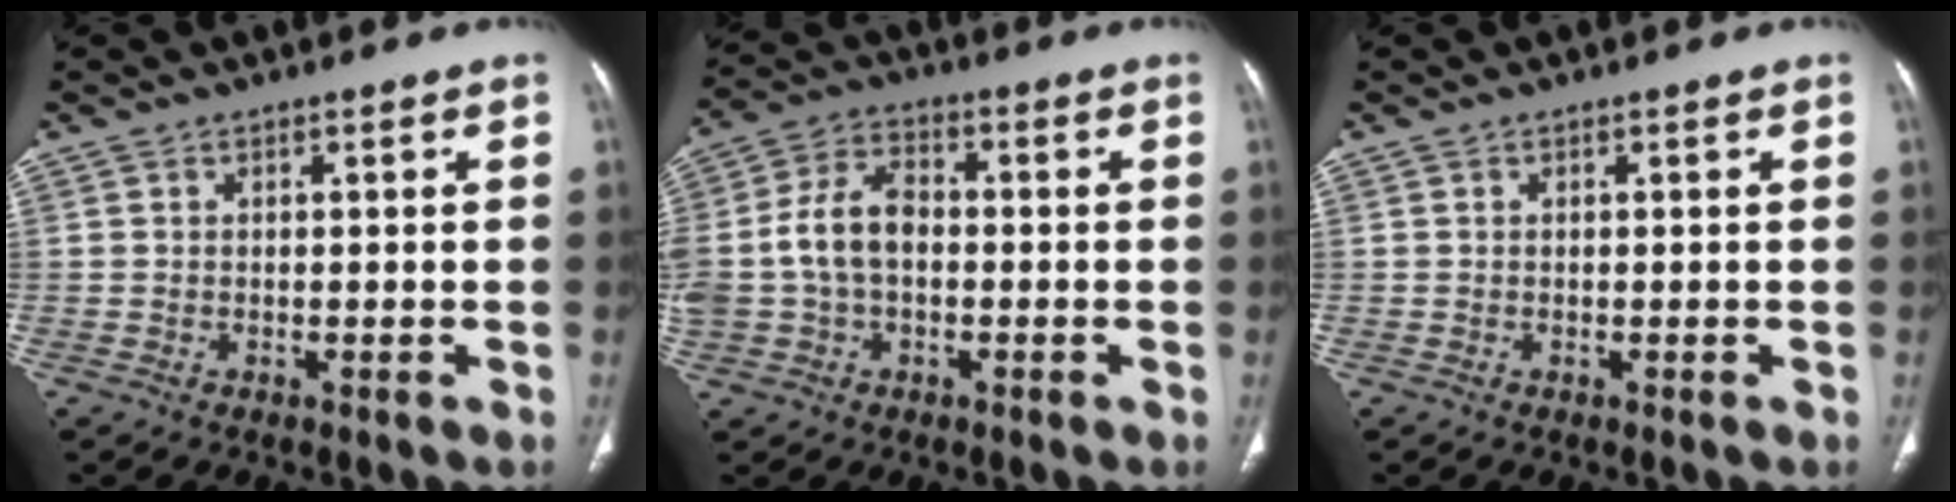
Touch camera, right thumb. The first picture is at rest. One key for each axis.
{"total": 10.7, "fx": -0.7, "fy": 7.2, "fz": 7.9, "tx": -0.156, "ty": 0.033, "tz": -0.020}
{"total": 0.0}